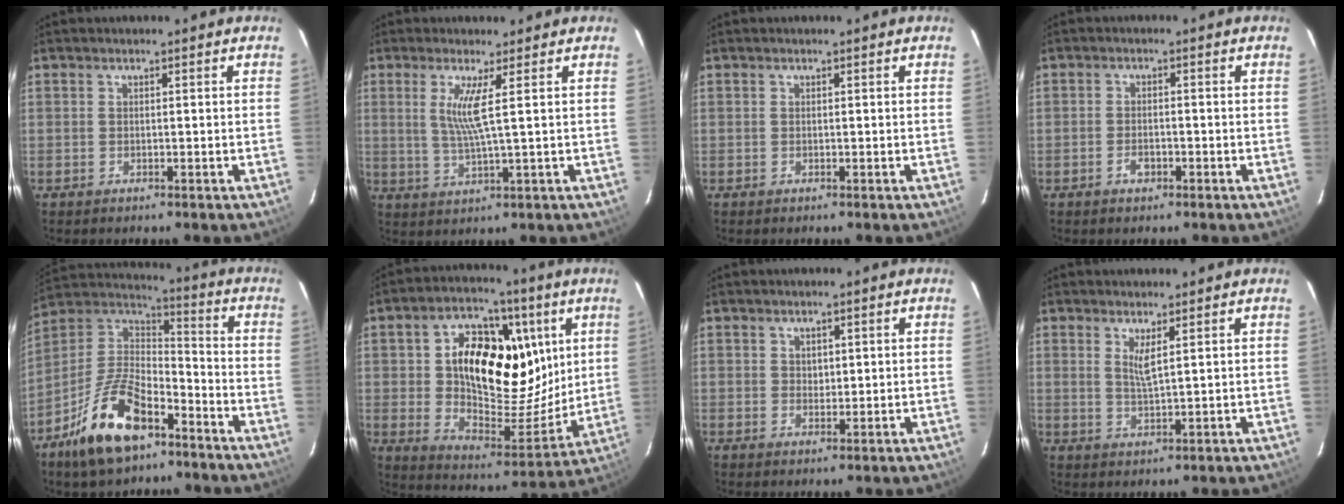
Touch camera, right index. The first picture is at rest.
{"total": 5.0, "force": [1.6, -0.7, 4.7], "torque": [-0.089, -0.012, 0.031]}
{"total": 0.0}
{"total": 2.3, "force": [-1.2, 1.4, 1.4], "torque": [-0.029, 0.001, -0.022]}
{"total": 17.7, "force": [-10.6, 8.1, 11.6], "torque": [-0.246, 0.002, -0.193]}
{"total": 21.2, "force": [6.1, 13.1, 15.5], "torque": [-0.272, 0.009, 0.107]}
{"total": 1.7, "force": [0.8, 1.4, 0.6], "torque": [-0.006, 0.004, 0.015]}
{"total": 3.1, "force": [1.6, 0.2, 2.6], "torque": [-0.051, -0.009, 0.027]}